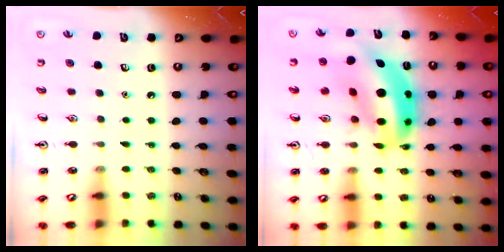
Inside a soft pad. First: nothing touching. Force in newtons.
{"total": 13.3, "press": 12.8, "slide": 3.7}